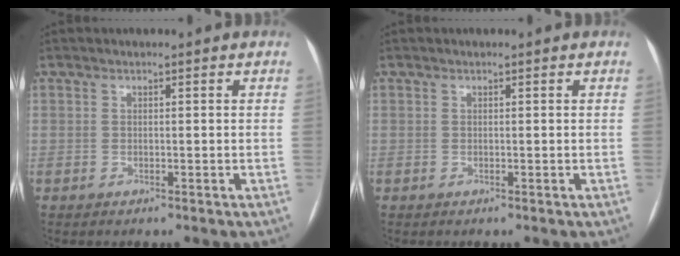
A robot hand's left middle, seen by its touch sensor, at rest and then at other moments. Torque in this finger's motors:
{"motor_torque": [-0.01, -0.63, 0.00, 0.00]}